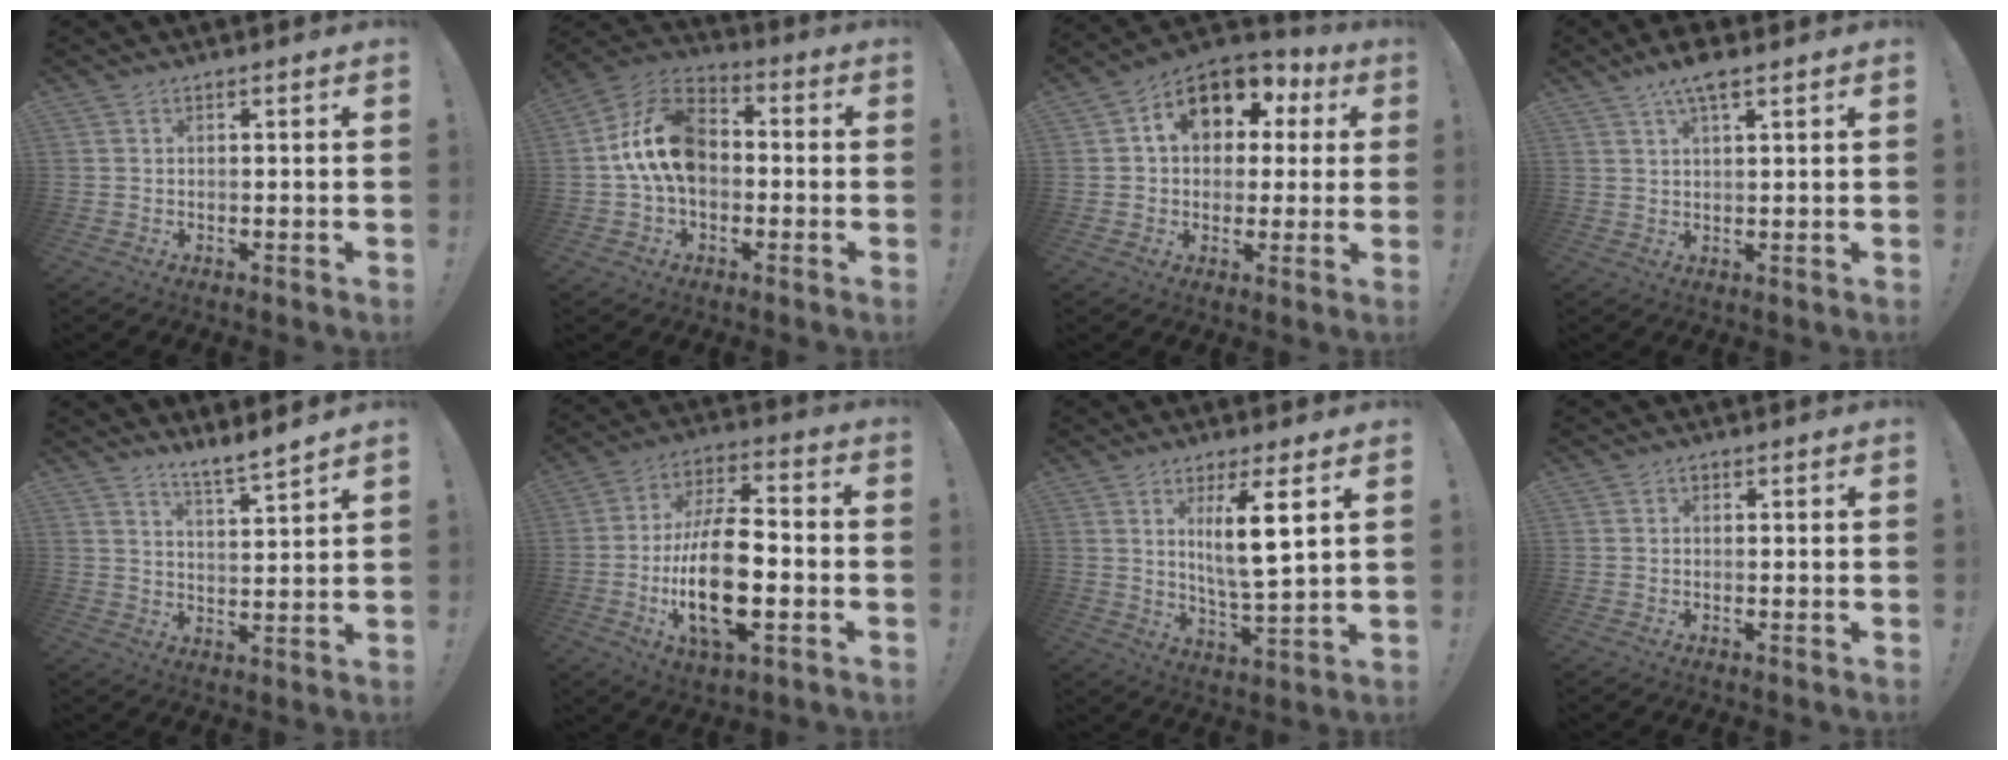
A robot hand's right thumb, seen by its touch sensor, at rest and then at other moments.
{"total": 16.0, "force": [0.2, 11.0, 11.6], "torque": [-0.206, 0.025, 0.004]}
{"total": 12.4, "force": [4.3, 9.1, 7.3], "torque": [-0.101, -0.013, 0.078]}
{"total": 6.2, "force": [4.0, 1.5, 4.5], "torque": [-0.073, -0.016, 0.066]}
{"total": 6.3, "force": [5.6, -0.3, 2.9], "torque": [-0.049, -0.042, 0.095]}
{"total": 19.3, "force": [-4.6, 8.2, 16.8], "torque": [-0.331, 0.006, -0.077]}
{"total": 10.6, "force": [3.8, 1.3, 9.8], "torque": [-0.160, -0.025, 0.056]}
{"total": 0.6, "force": [0.0, 0.6, 0.1], "torque": [0.004, -0.001, -0.001]}